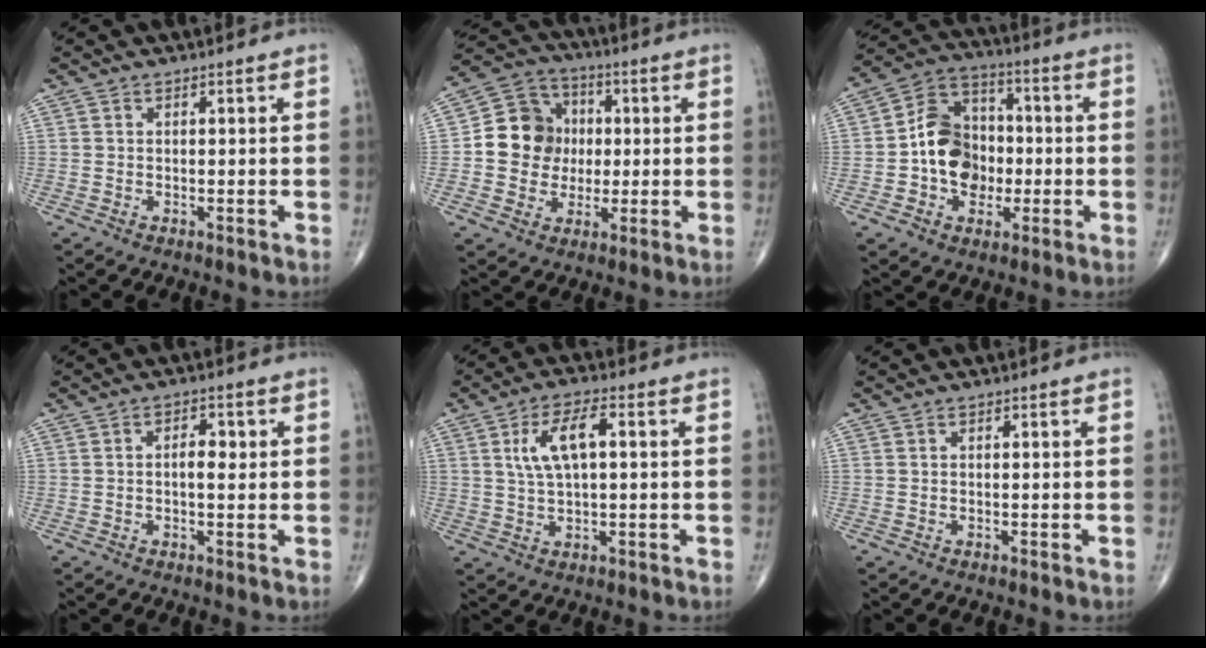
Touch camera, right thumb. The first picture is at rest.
{"total": 12.0, "force": [0.3, 10.8, 5.1], "torque": [-0.050, 0.021, 0.000]}
{"total": 13.1, "force": [-1.6, 10.4, 7.8], "torque": [-0.093, 0.033, -0.035]}
{"total": 3.2, "force": [0.2, 1.6, 2.8], "torque": [-0.038, 0.003, -0.001]}
{"total": 8.0, "force": [1.7, 3.1, 7.2], "torque": [-0.140, 0.011, 0.031]}
{"total": 0.0}